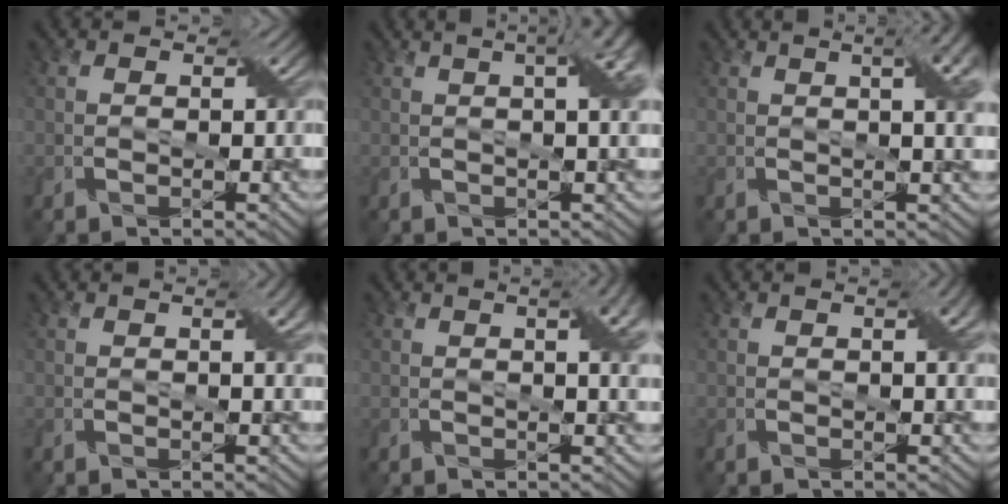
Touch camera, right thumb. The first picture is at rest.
{"total": 7.7, "force": [2.1, 2.7, 6.9], "torque": [-0.066, 0.038, 0.011]}
{"total": 7.5, "force": [2.5, 2.5, 6.6], "torque": [-0.061, 0.027, 0.019]}
{"total": 2.8, "force": [1.1, 0.6, 2.5], "torque": [-0.039, 0.006, 0.016]}
{"total": 6.0, "force": [1.9, 1.8, 5.4], "torque": [-0.058, 0.017, 0.019]}
{"total": 3.2, "force": [1.1, 0.7, 2.9], "torque": [-0.044, 0.008, 0.016]}